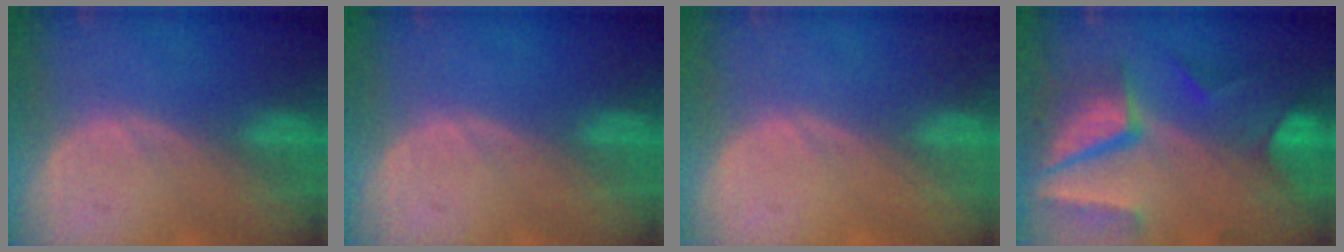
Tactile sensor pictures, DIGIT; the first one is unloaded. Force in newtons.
{"total": 0.0}
{"total": 0.5, "press": 0.0, "slide": 0.5}
{"total": 10.4, "press": 8.8, "slide": 5.6}